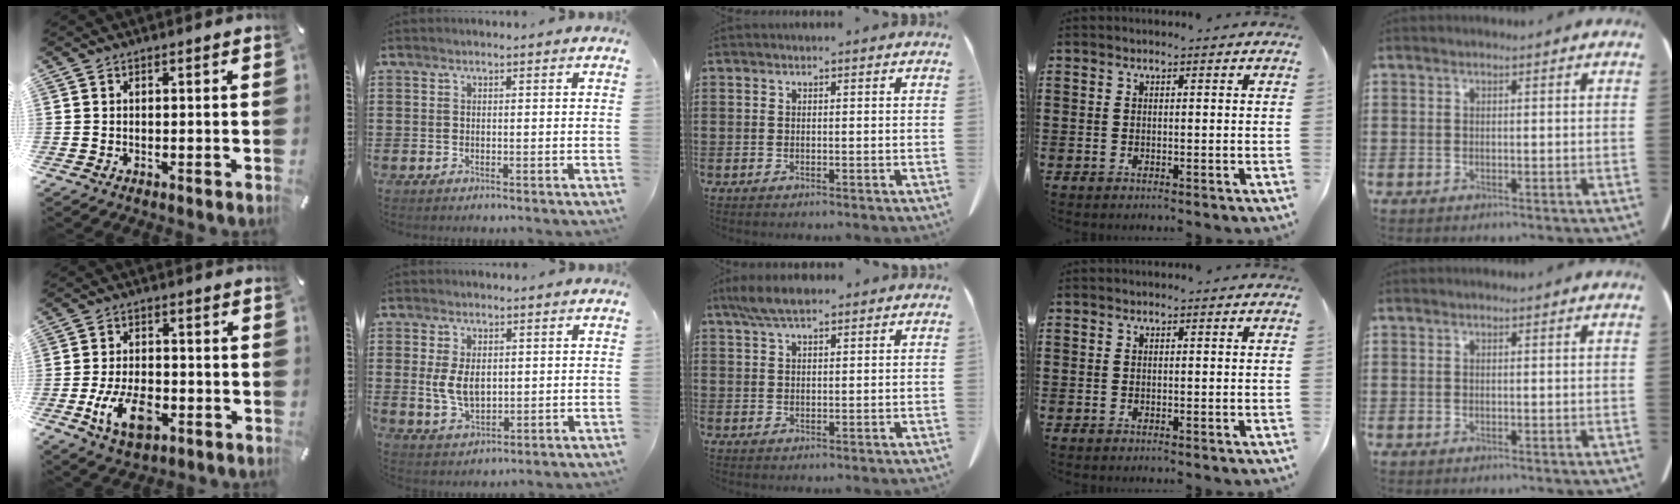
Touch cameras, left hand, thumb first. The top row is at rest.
{"thumb": {"total": 10.9, "force": [-3.8, 6.3, 8.0], "torque": [-0.166, 0.001, -0.069]}, "index": {"total": 5.3, "force": [0.7, 3.2, 4.2], "torque": [-0.092, 0.001, 0.009]}, "middle": {"total": 4.6, "force": [3.3, 1.1, 3.0], "torque": [-0.066, -0.002, 0.063]}}